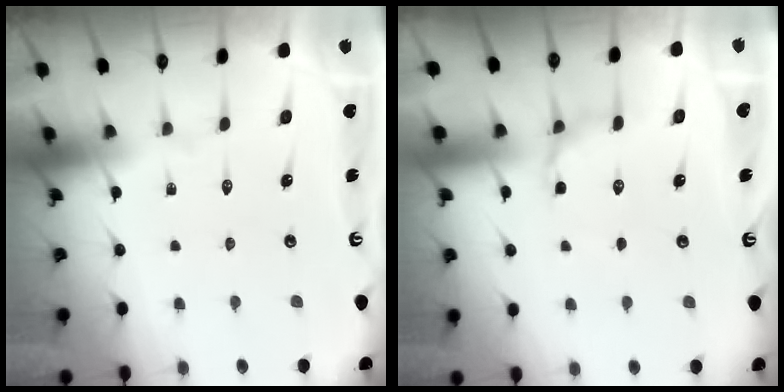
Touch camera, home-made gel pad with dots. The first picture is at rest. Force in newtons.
{"total": 5.6, "press": 5.4, "slide": 1.4}